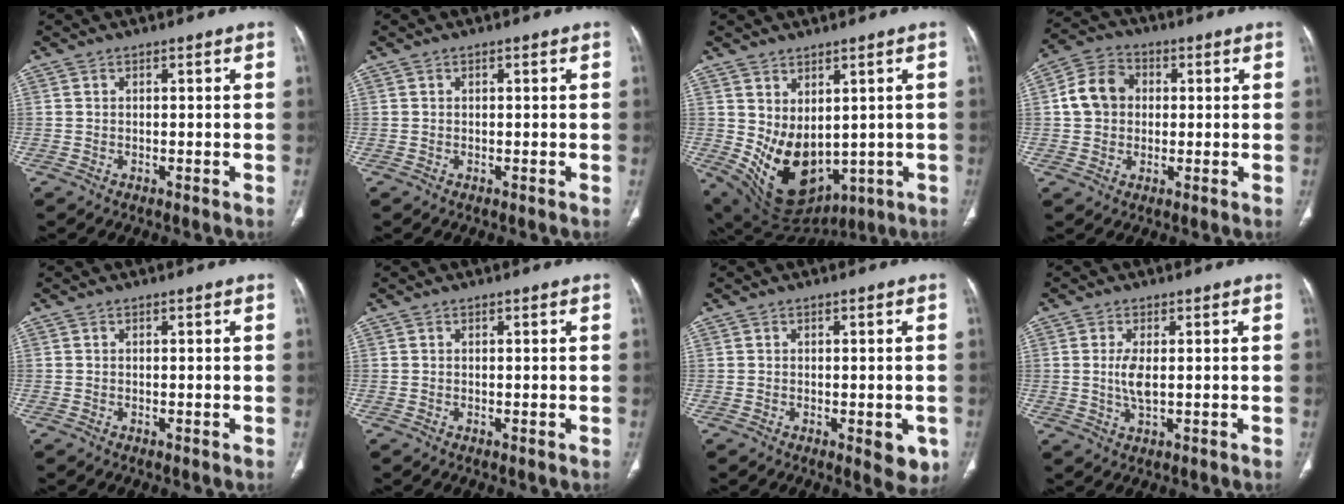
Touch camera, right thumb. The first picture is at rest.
{"total": 0.0}
{"total": 14.3, "force": [0.1, 9.5, 10.6], "torque": [-0.154, -0.026, 0.044]}
{"total": 8.7, "force": [0.8, 7.3, 4.6], "torque": [-0.071, 0.018, 0.005]}
{"total": 0.0}
{"total": 0.0}
{"total": 5.1, "force": [-1.7, 2.3, 4.3], "torque": [-0.031, -0.006, -0.015]}
{"total": 4.0, "force": [0.2, 1.5, 3.7], "torque": [-0.084, -0.007, 0.009]}